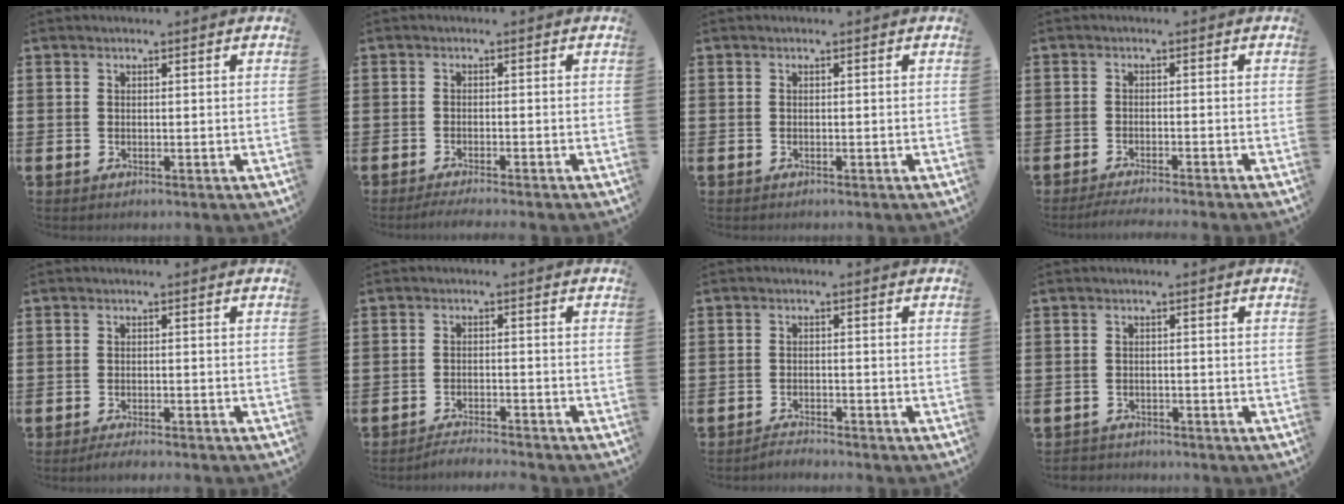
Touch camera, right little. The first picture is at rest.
{"total": 1.3, "force": [-1.2, -0.2, 0.6], "torque": [-0.008, 0.000, -0.023]}
{"total": 0.0}
{"total": 1.7, "force": [-1.5, -0.2, 0.7], "torque": [-0.010, 0.002, -0.030]}
{"total": 1.4, "force": [-1.3, 0.0, 0.5], "torque": [-0.010, 0.000, -0.025]}
{"total": 2.3, "force": [-2.3, -0.2, 0.1], "torque": [-0.004, 0.005, -0.048]}
{"total": 1.7, "force": [-1.7, -0.2, -0.1], "torque": [-0.002, 0.004, -0.036]}
{"total": 1.2, "force": [-1.2, 0.3, -0.2], "torque": [-0.001, 0.004, -0.027]}